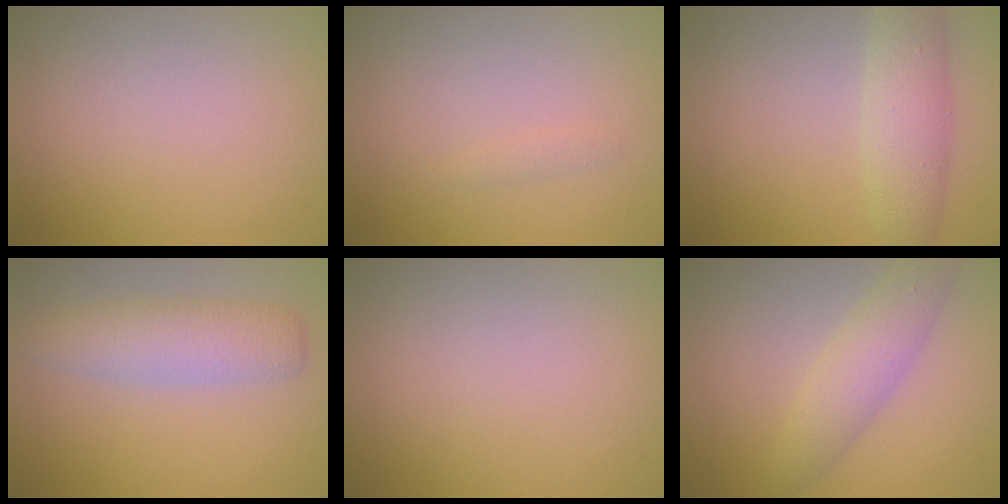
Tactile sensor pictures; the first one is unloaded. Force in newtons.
{"total": 0.6, "press": 0.6, "slide": 0.0}
{"total": 4.5, "press": 4.5, "slide": 0.1}
{"total": 4.2, "press": 4.2, "slide": 0.1}
{"total": 0.0}
{"total": 3.6, "press": 3.6, "slide": 0.1}